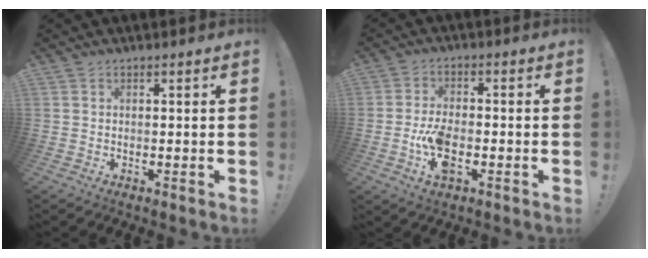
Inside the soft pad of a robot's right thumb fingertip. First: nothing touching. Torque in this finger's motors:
{"motor_torque": [1.37, 1.19, 0.97, -0.48, 0.02]}